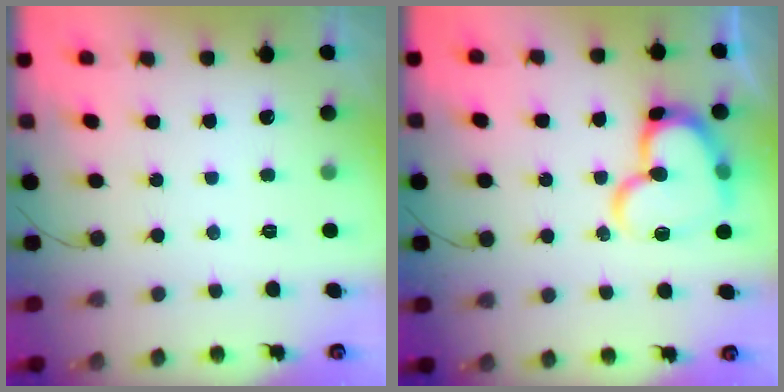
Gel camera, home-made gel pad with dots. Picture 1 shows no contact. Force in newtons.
{"total": 15.9, "press": 15.8, "slide": 1.9}